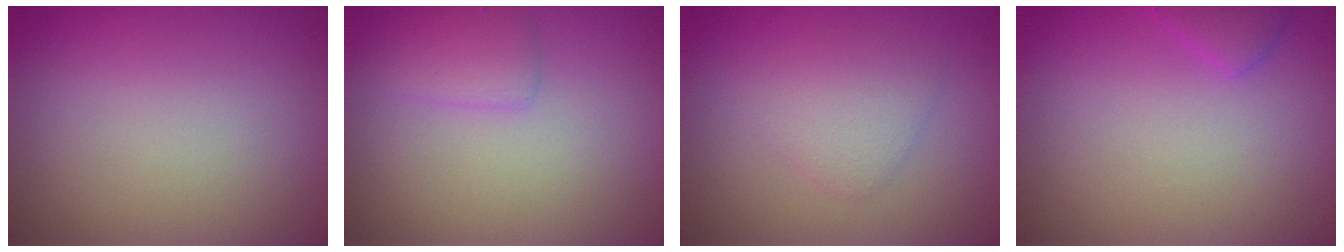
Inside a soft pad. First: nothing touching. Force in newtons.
{"total": 1.8, "press": 1.8, "slide": 0.2}
{"total": 2.2, "press": 2.2, "slide": 0.1}
{"total": 1.5, "press": 1.5, "slide": 0.1}